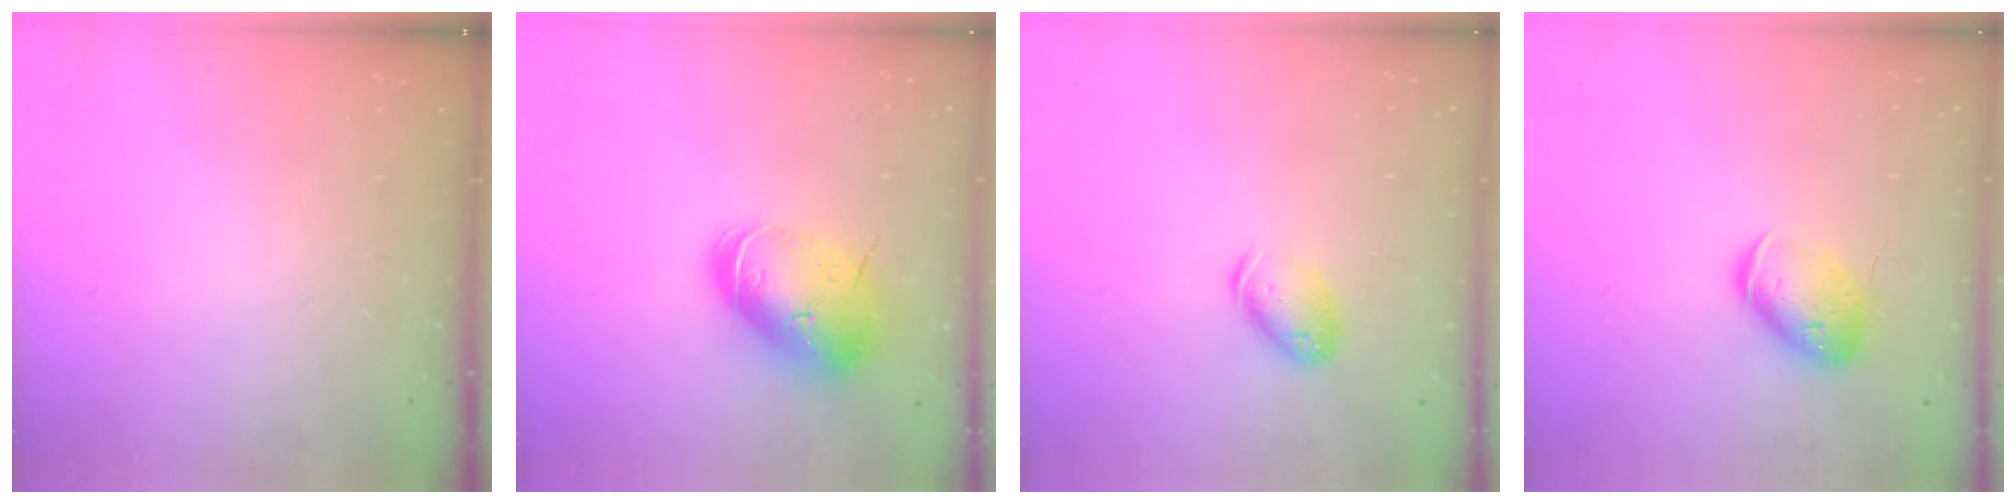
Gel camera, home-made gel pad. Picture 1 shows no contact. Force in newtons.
{"total": 18.7, "press": 18.5, "slide": 3.0}
{"total": 9.7, "press": 9.6, "slide": 1.4}
{"total": 11.9, "press": 11.8, "slide": 1.4}